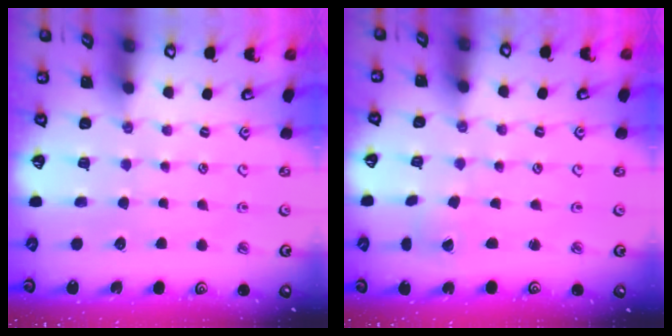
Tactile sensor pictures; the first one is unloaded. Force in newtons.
{"total": 0.5, "press": 0.5, "slide": 0.0}